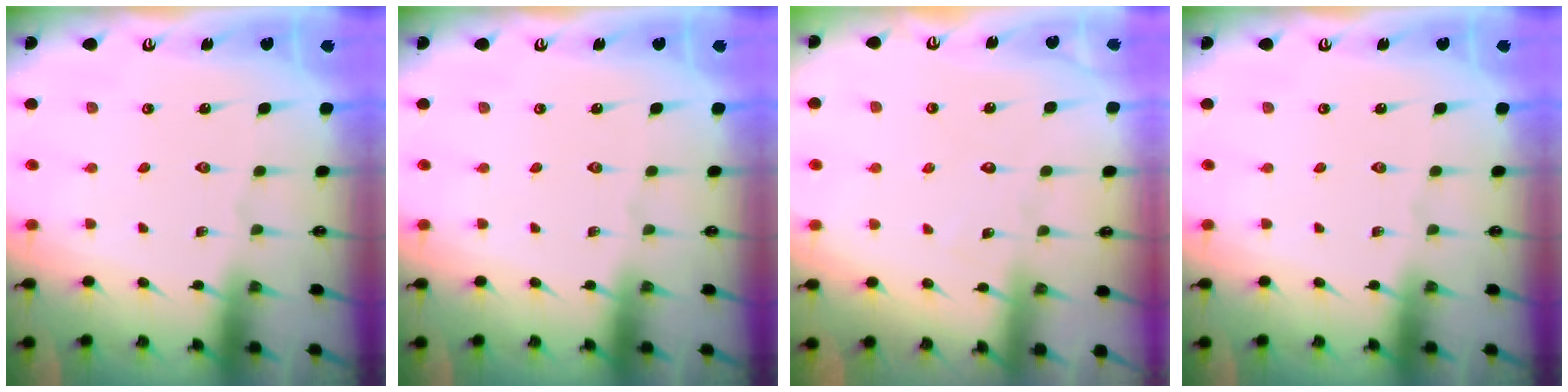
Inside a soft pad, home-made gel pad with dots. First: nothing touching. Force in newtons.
{"total": 0.0}
{"total": 6.7, "press": 6.7, "slide": 0.5}
{"total": 0.0}